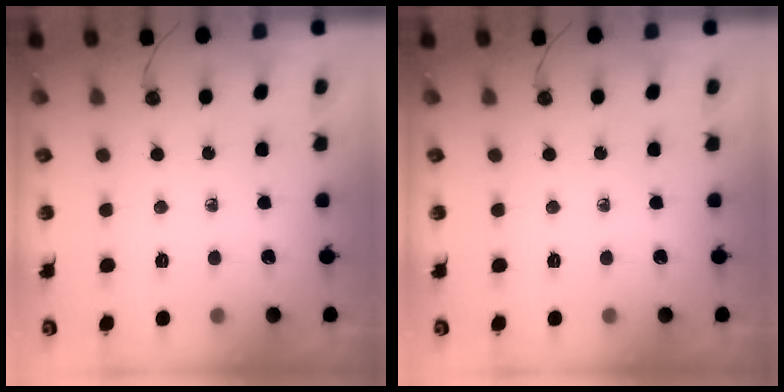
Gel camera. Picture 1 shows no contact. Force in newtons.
{"total": 0.0}